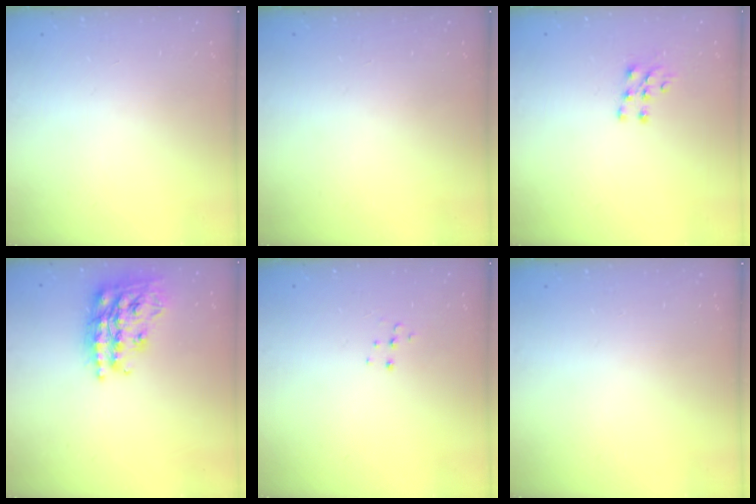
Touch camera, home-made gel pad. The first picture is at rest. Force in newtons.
{"total": 0.0}
{"total": 6.5, "press": 6.4, "slide": 0.7}
{"total": 22.0, "press": 21.9, "slide": 1.4}
{"total": 4.7, "press": 4.7, "slide": 0.4}
{"total": 0.0}